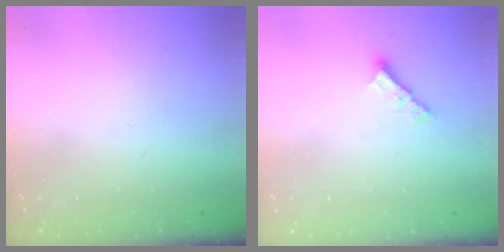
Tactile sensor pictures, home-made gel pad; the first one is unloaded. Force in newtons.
{"total": 3.4, "press": 3.4, "slide": 0.2}